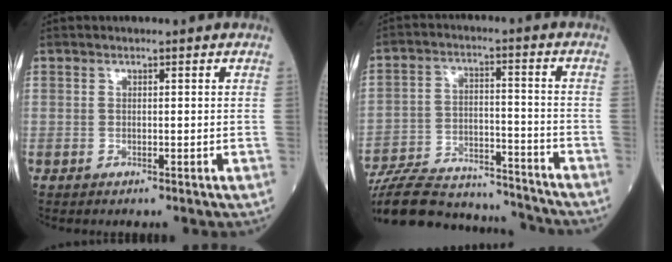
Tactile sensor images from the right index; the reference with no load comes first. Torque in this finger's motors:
{"motor_torque": [-0.48, -0.97, -0.79, -0.21]}